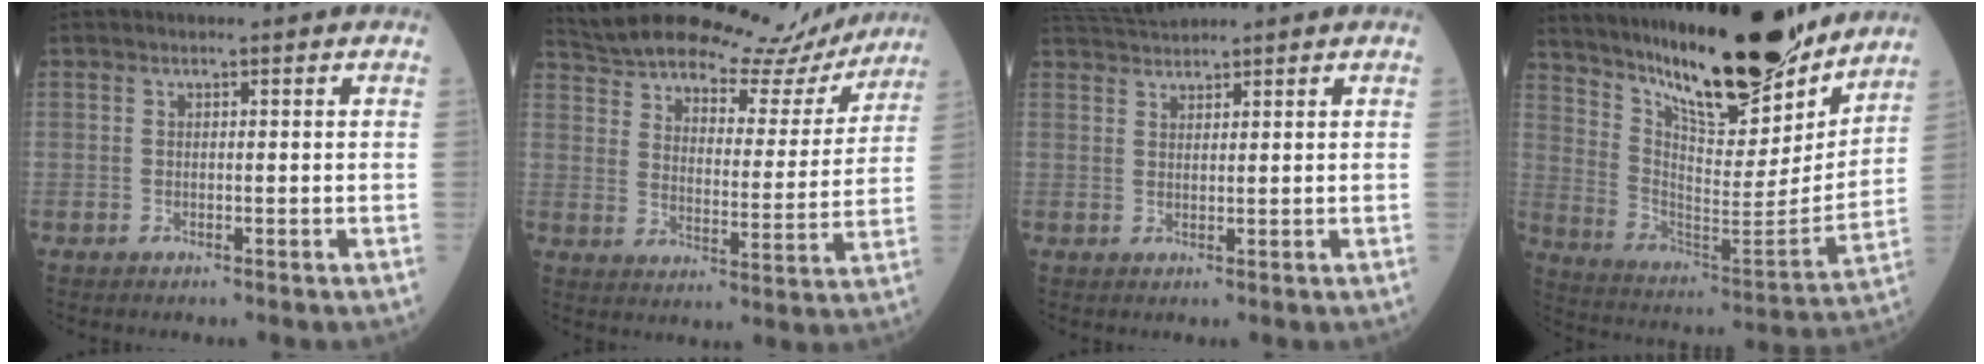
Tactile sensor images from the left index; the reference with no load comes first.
{"total": 20.9, "force": [19.4, 5.1, 5.8], "torque": [-0.100, -0.030, 0.268]}
{"total": 4.2, "force": [4.1, 0.1, 0.8], "torque": [-0.022, 0.026, 0.080]}
{"total": 22.2, "force": [18.0, 4.3, 12.4], "torque": [-0.200, -0.029, 0.283]}